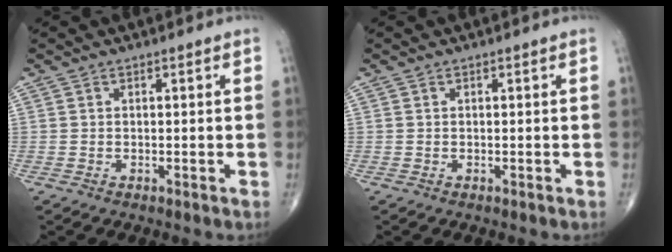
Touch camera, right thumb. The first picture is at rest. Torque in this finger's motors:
{"motor_torque": [0.02, -0.03, 0.03, -0.01, 0.01]}